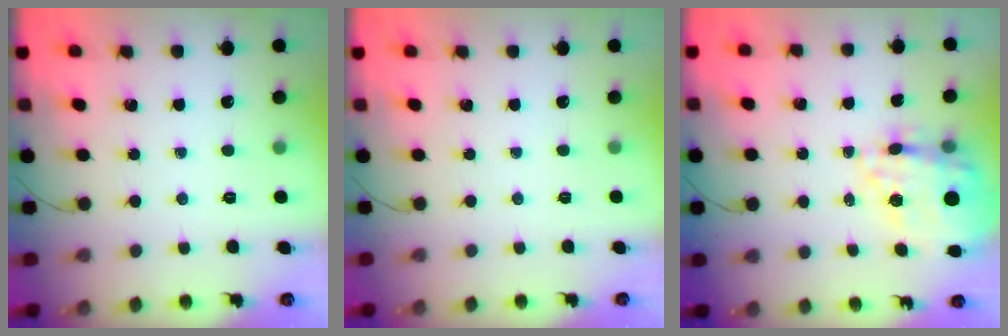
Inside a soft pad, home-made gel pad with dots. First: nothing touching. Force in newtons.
{"total": 2.5, "press": 2.4, "slide": 0.5}
{"total": 20.1, "press": 19.7, "slide": 4.1}